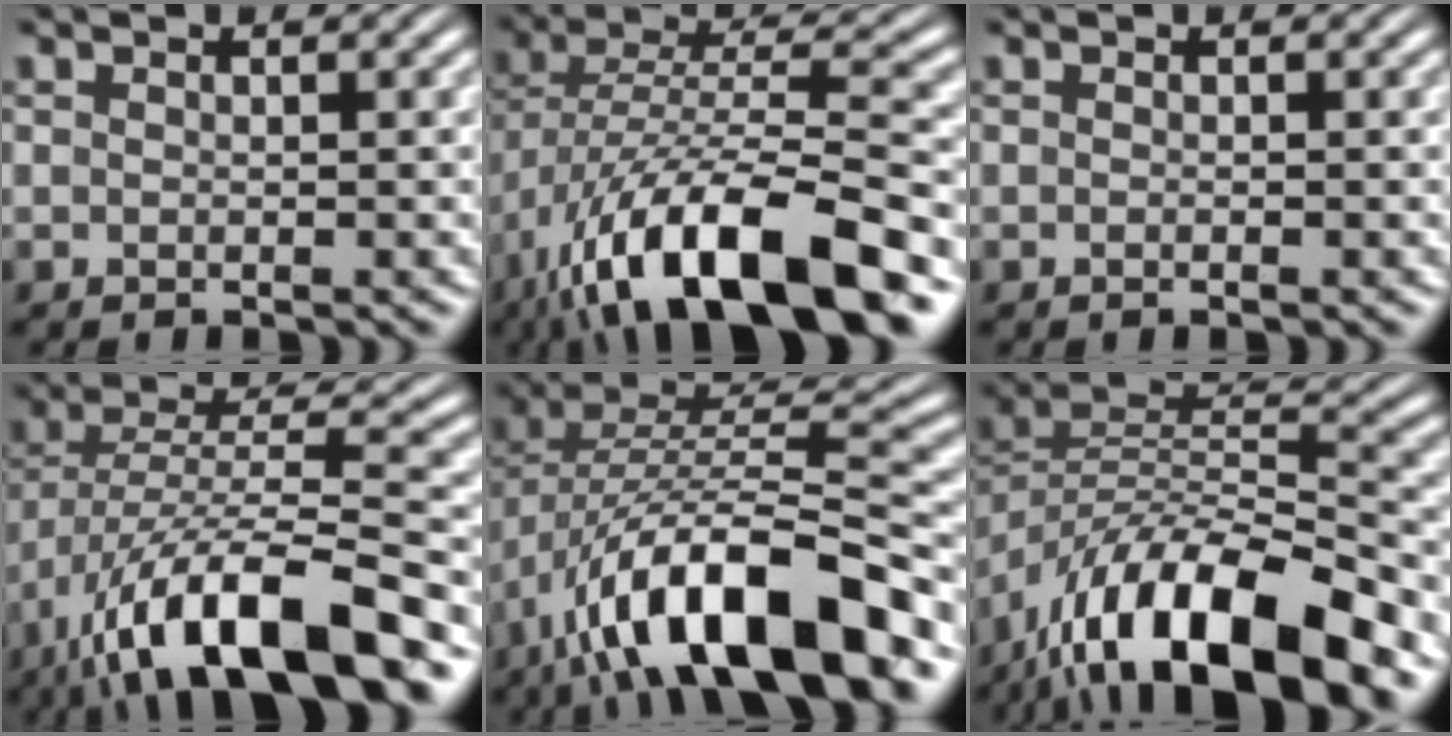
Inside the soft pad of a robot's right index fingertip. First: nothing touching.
{"total": 12.1, "force": [-4.9, 5.1, 9.9], "torque": [-0.200, -0.039, -0.052]}
{"total": 0.0}
{"total": 11.8, "force": [-5.2, 4.4, 9.6], "torque": [-0.189, -0.033, -0.058]}
{"total": 12.6, "force": [-3.5, 5.6, 10.7], "torque": [-0.190, -0.024, -0.040]}
{"total": 12.4, "force": [-5.0, 6.5, 9.4], "torque": [-0.180, -0.029, -0.062]}